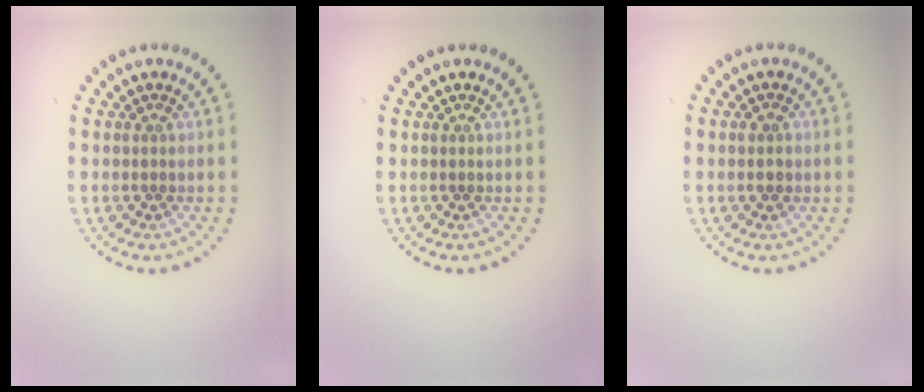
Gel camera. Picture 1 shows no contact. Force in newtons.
{"total": 0.0}
{"total": 1.4, "press": 1.4, "slide": 0.2}